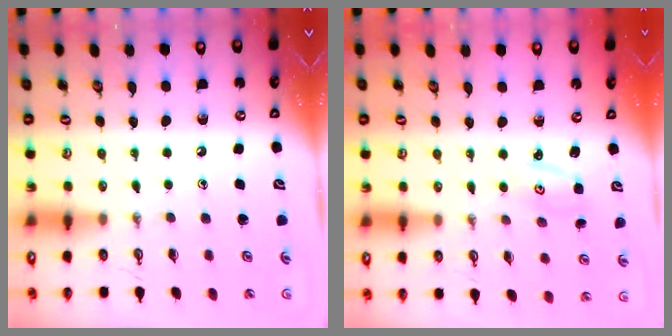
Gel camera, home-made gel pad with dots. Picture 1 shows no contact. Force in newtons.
{"total": 1.8, "press": 1.8, "slide": 0.3}